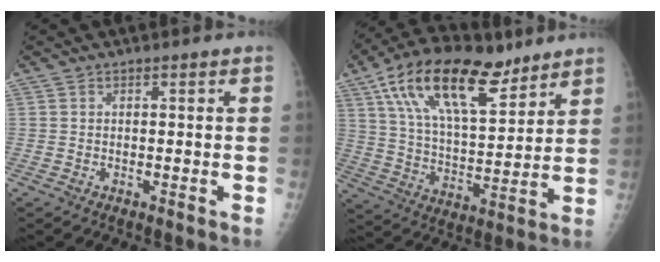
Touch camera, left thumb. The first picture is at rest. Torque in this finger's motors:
{"motor_torque": [1.23, 1.26, 1.46, -1.31, 0.33]}